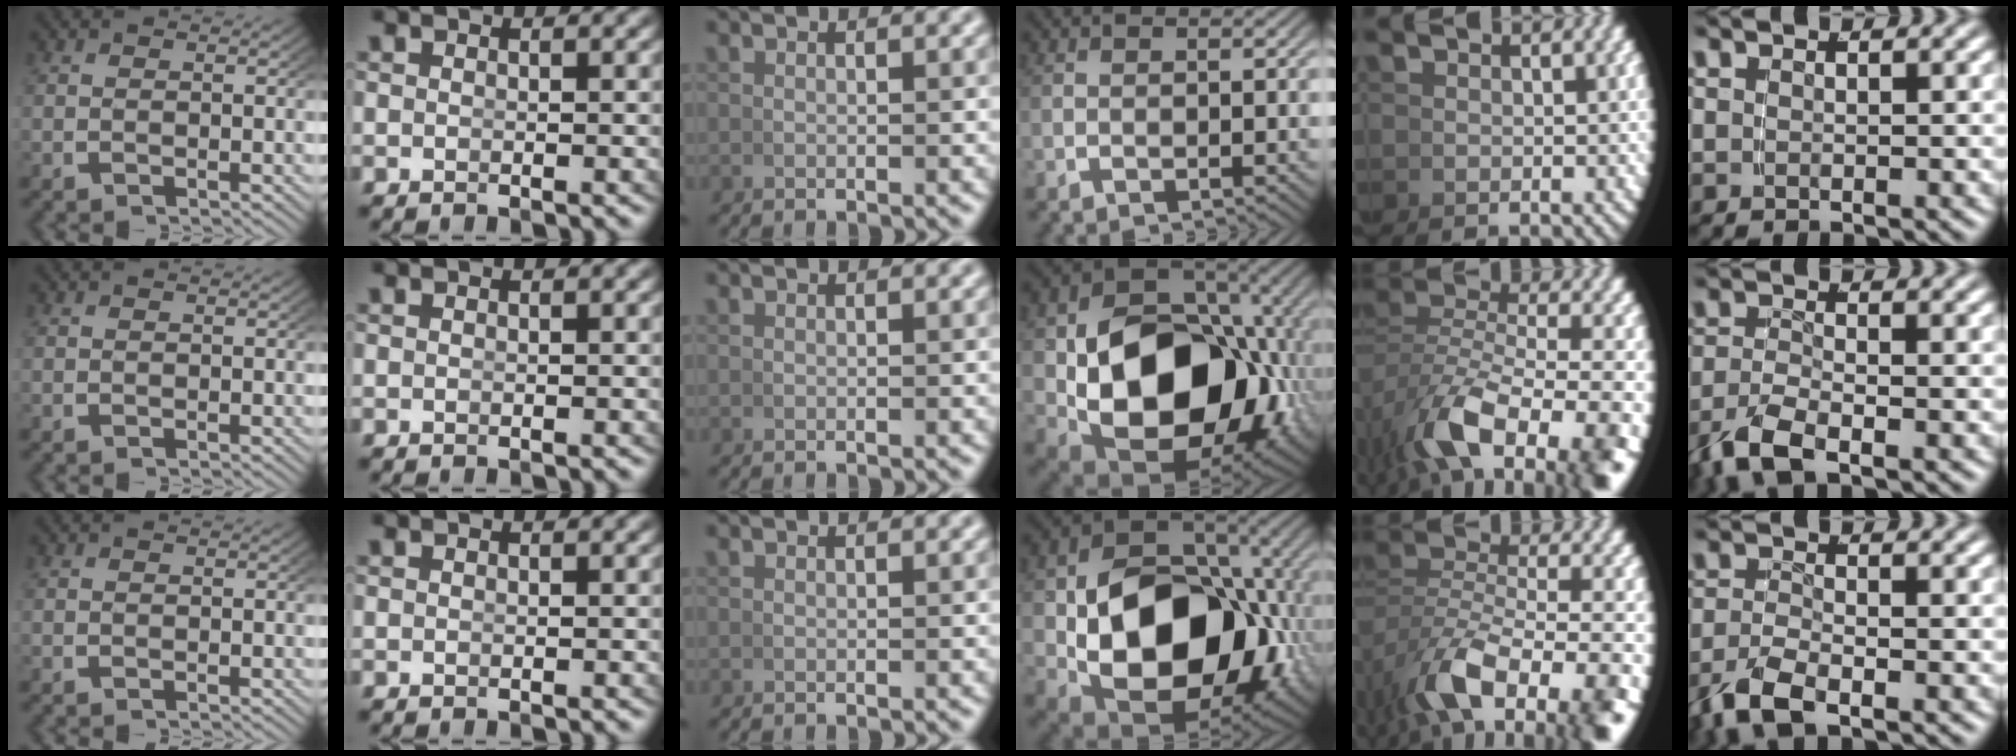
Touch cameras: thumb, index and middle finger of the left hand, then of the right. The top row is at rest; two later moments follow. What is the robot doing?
{"motion": "grasp_and_lifting", "object": "calculator"}